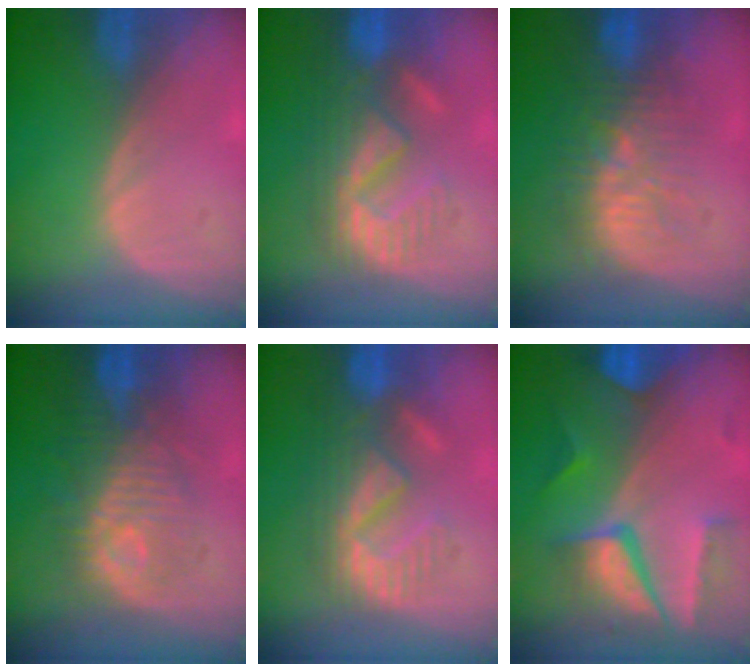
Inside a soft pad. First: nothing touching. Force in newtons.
{"total": 9.4, "press": 9.0, "slide": 2.7}
{"total": 9.5, "press": 9.1, "slide": 2.8}
{"total": 9.7, "press": 9.7, "slide": 0.7}
{"total": 9.1, "press": 8.9, "slide": 1.9}
{"total": 10.2, "press": 8.6, "slide": 5.4}